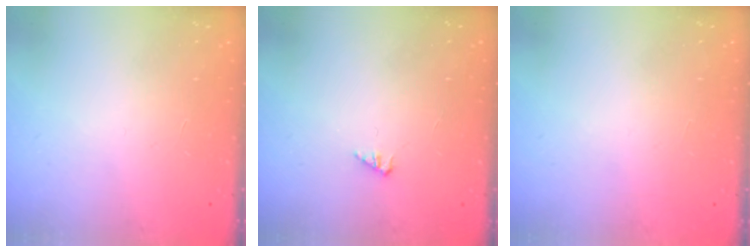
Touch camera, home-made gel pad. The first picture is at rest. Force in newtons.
{"total": 1.3, "press": 1.3, "slide": 0.1}
{"total": 0.0}